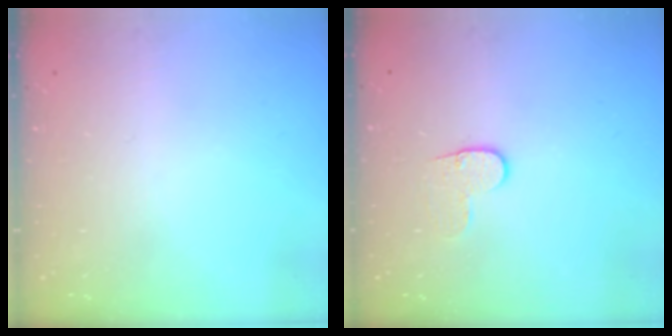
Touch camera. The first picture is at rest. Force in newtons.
{"total": 5.7, "press": 5.6, "slide": 0.6}